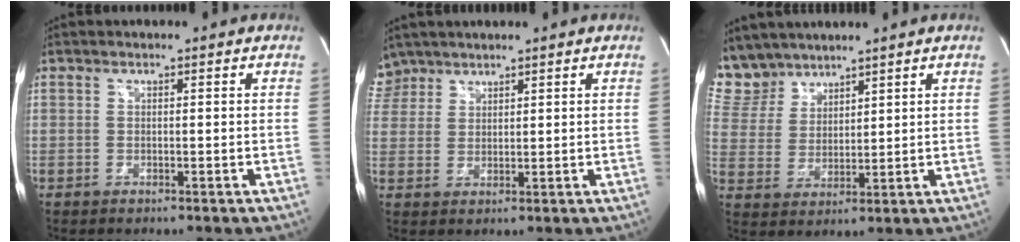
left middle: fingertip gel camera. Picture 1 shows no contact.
{"total": 4.7, "force": [4.0, 2.6, -0.3], "torque": [0.009, 0.011, 0.081]}
{"total": 8.3, "force": [7.6, 3.5, 0.5], "torque": [-0.021, 0.015, 0.168]}